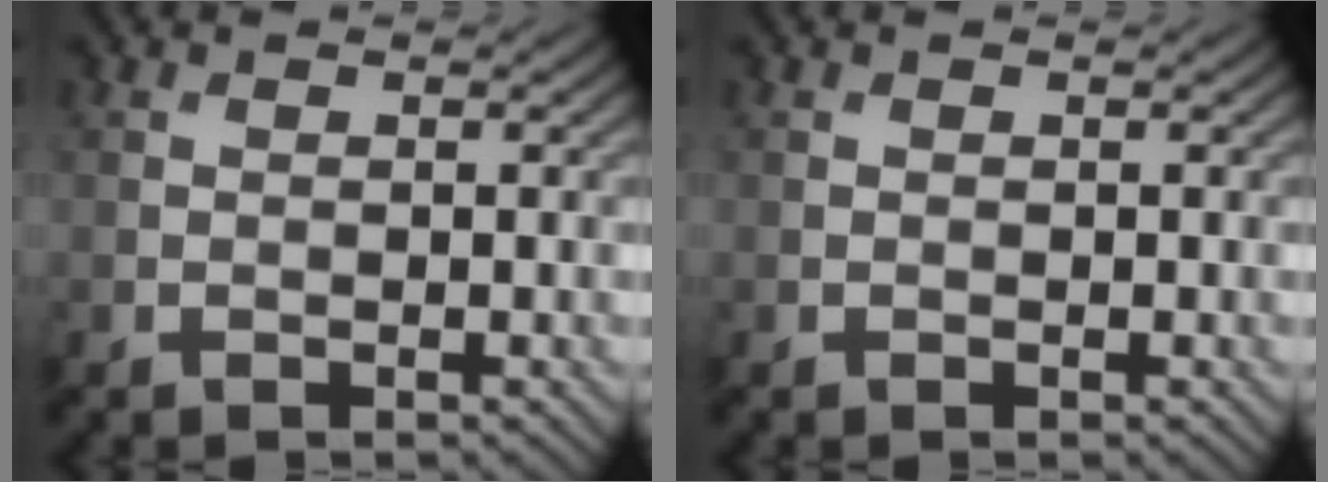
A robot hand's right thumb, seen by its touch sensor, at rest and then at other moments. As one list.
[{"total": 0.0}]